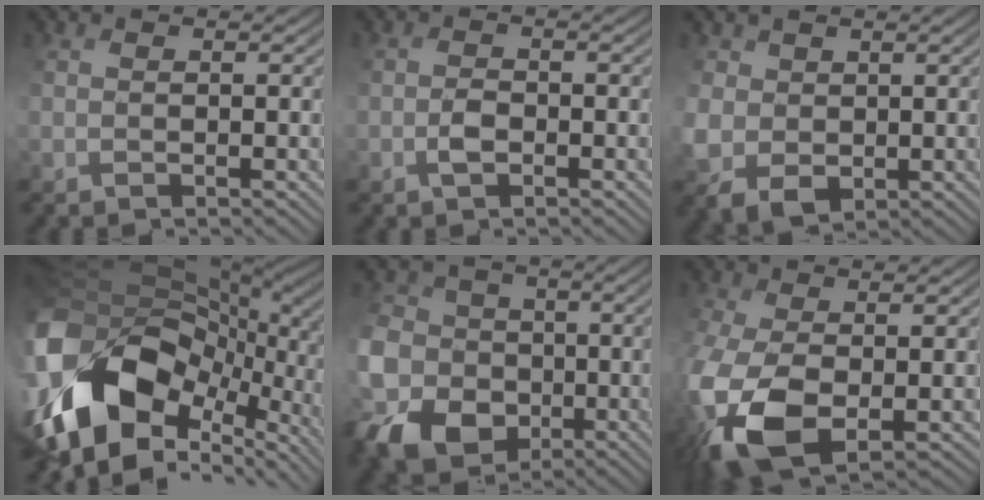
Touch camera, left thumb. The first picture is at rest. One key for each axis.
{"total": 1.9, "fx": -0.9, "fy": 1.1, "fz": 1.3, "tx": -0.025, "ty": 0.002, "tz": -0.020}
{"total": 4.9, "fx": 0.9, "fy": 4.2, "fz": 2.3, "tx": -0.082, "ty": -0.010, "tz": 0.017}
{"total": 18.5, "fx": -5.4, "fy": 12.3, "fz": 12.6, "tx": -0.293, "ty": -0.024, "tz": -0.095}
{"total": 14.1, "fx": -4.4, "fy": 11.7, "fz": 6.6, "tx": -0.207, "ty": -0.036, "tz": -0.099}
{"total": 13.5, "fx": -3.9, "fy": 7.3, "fz": 10.7, "tx": -0.278, "ty": -0.051, "tz": -0.050}